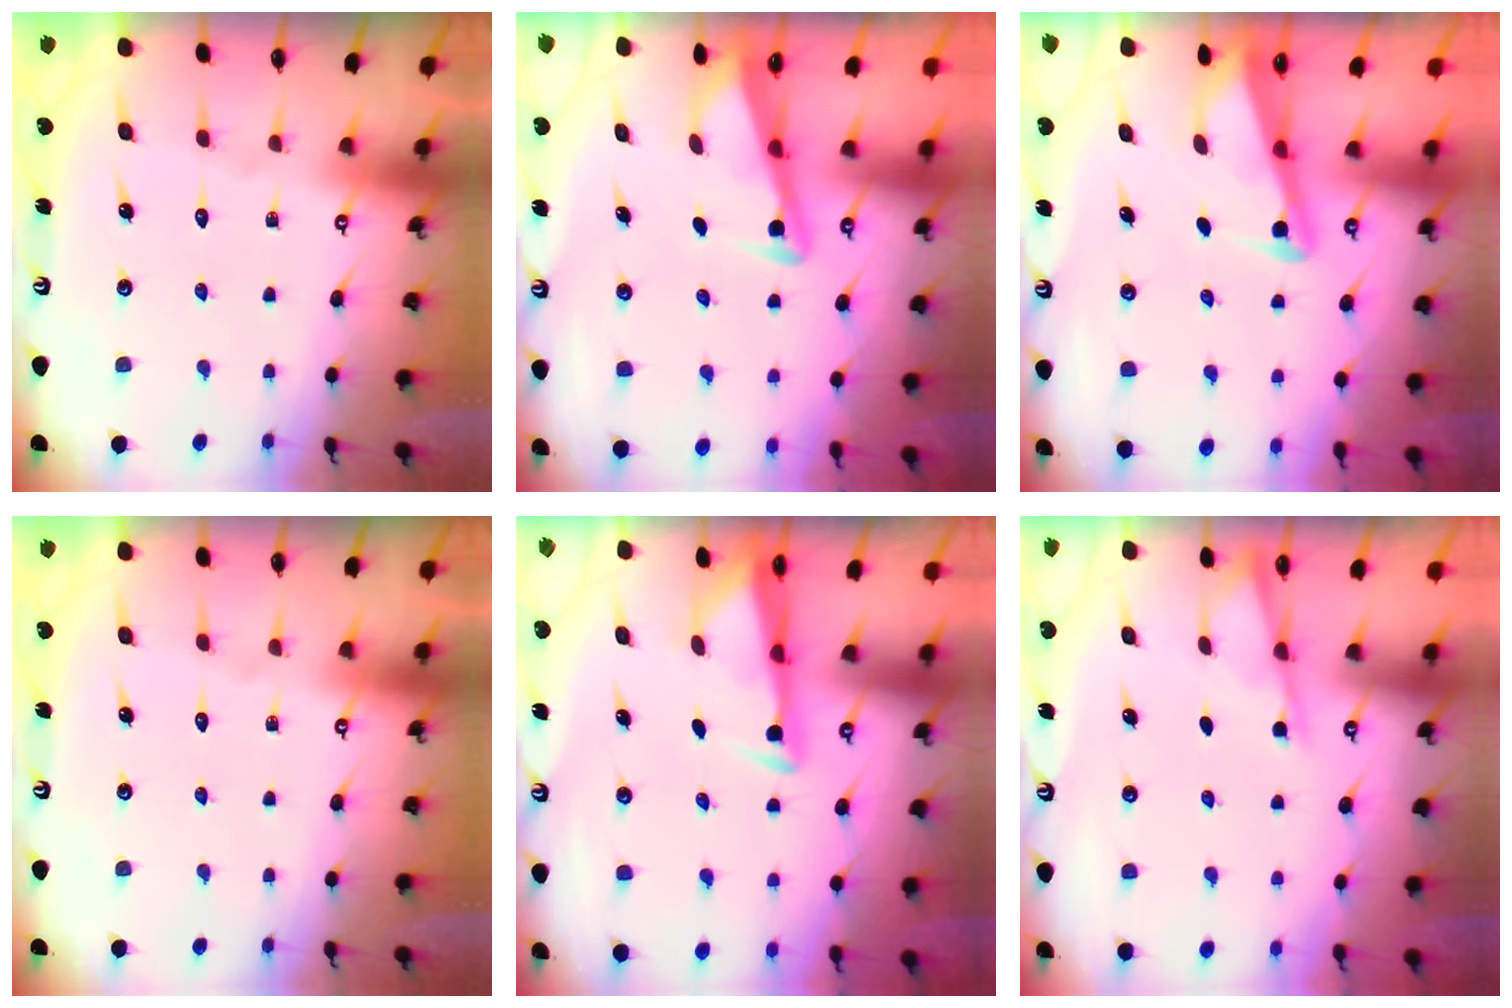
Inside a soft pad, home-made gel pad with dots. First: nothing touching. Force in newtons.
{"total": 3.3, "press": 3.3, "slide": 0.4}
{"total": 2.7, "press": 2.7, "slide": 0.3}
{"total": 0.0}
{"total": 3.2, "press": 3.1, "slide": 0.9}
{"total": 2.6, "press": 2.6, "slide": 0.3}